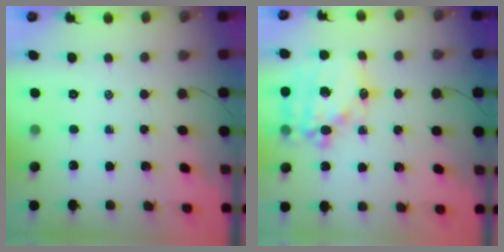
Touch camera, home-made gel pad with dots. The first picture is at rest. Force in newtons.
{"total": 19.5, "press": 19.1, "slide": 3.9}